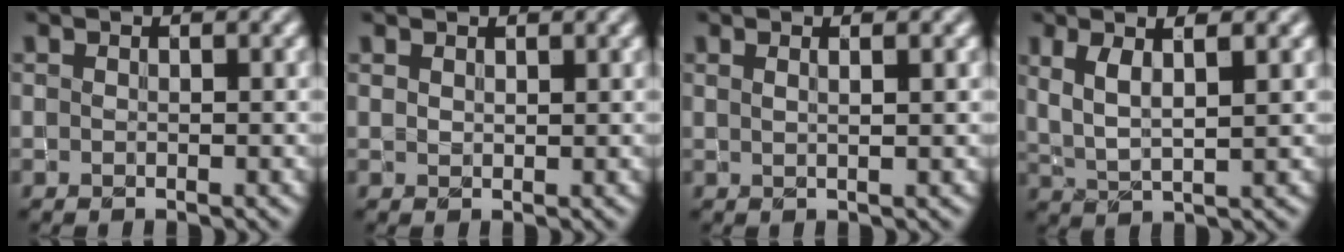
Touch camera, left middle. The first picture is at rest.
{"total": 0.9, "force": [0.8, 0.4, 0.2], "torque": [-0.005, 0.000, 0.016]}
{"total": 2.3, "force": [1.1, 0.9, 1.8], "torque": [-0.010, 0.000, -0.005]}
{"total": 4.2, "force": [1.7, 1.0, 3.7], "torque": [-0.074, -0.002, 0.035]}